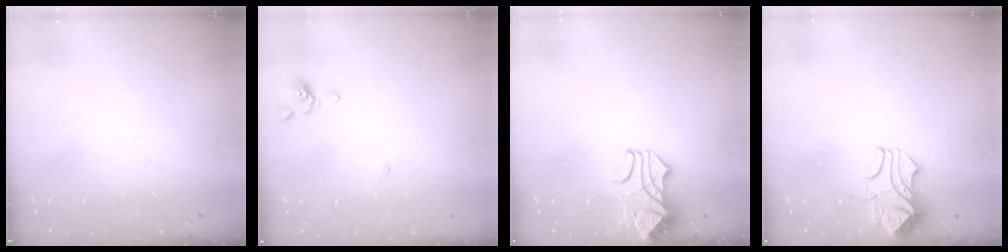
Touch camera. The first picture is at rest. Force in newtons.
{"total": 0.0}
{"total": 2.1, "press": 1.9, "slide": 1.0}
{"total": 3.8, "press": 3.7, "slide": 0.9}